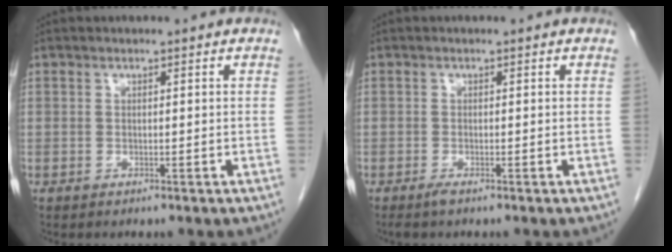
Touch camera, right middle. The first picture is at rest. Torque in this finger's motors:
{"motor_torque": [0.31, -0.07, -0.02, 0.02]}